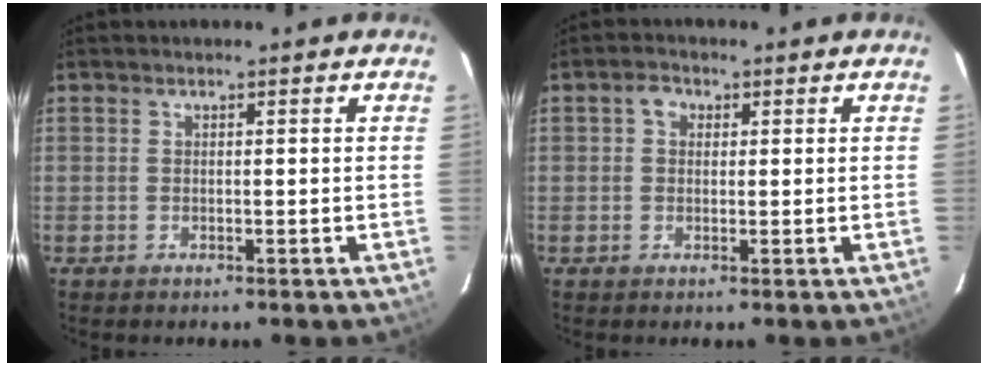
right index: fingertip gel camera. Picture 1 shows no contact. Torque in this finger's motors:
{"motor_torque": [0.01, 0.00, 0.02, 0.03]}